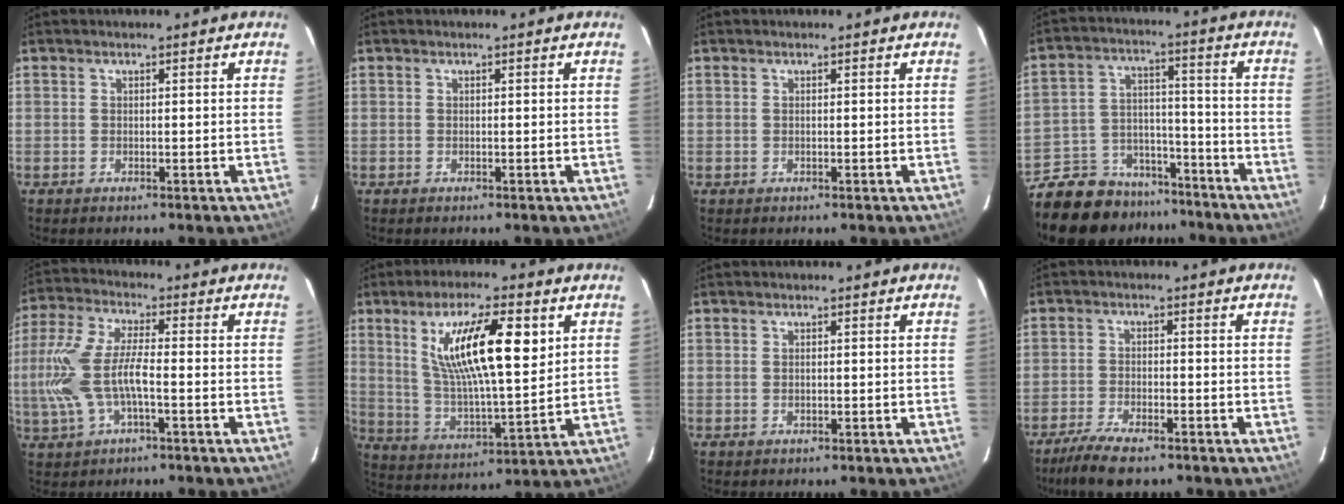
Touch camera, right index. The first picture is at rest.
{"total": 0.0}
{"total": 0.0}
{"total": 17.4, "force": [-14.0, 8.9, 5.3], "torque": [-0.133, 0.042, -0.203]}
{"total": 12.0, "force": [-2.5, 4.3, 10.9], "torque": [-0.240, 0.000, -0.045]}
{"total": 17.1, "force": [6.4, 4.4, 15.2], "torque": [-0.270, 0.003, 0.120]}
{"total": 0.5, "force": [0.1, 0.4, 0.4], "torque": [-0.006, 0.002, 0.003]}
{"total": 8.4, "force": [-6.4, 2.5, 4.7], "torque": [-0.121, -0.018, -0.119]}